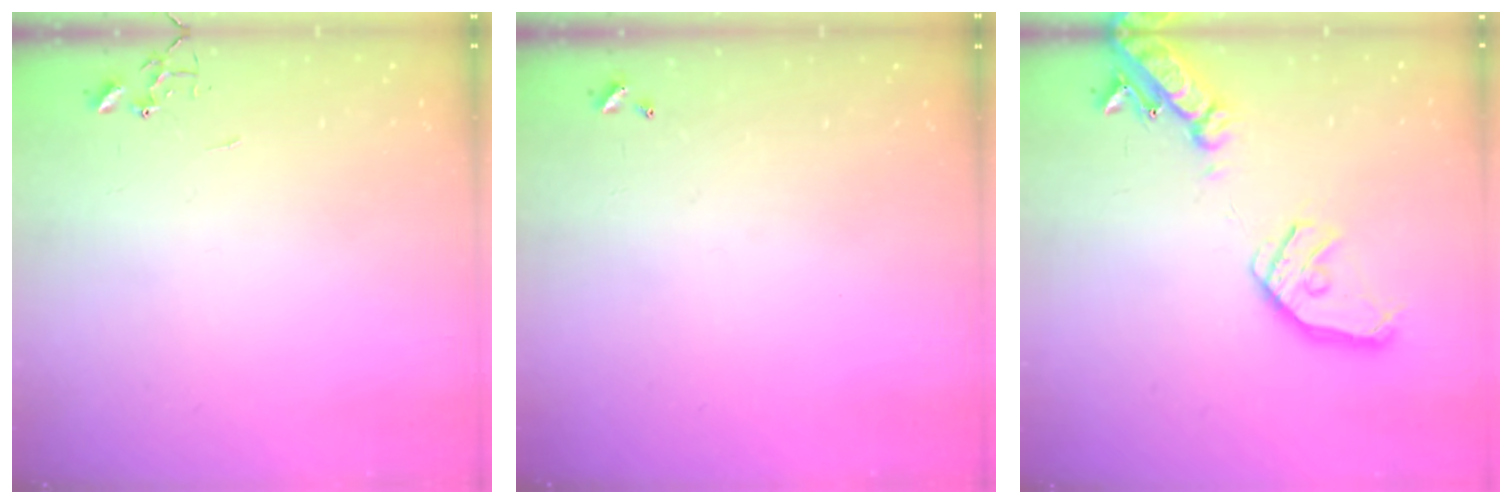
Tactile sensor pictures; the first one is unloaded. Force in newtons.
{"total": 0.0}
{"total": 18.8, "press": 18.6, "slide": 3.0}